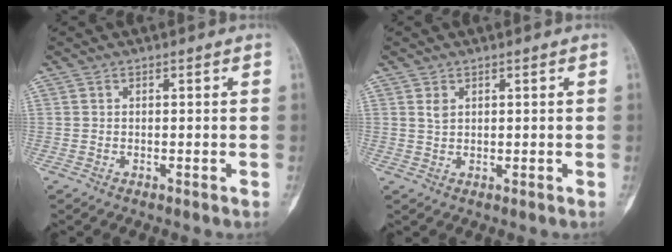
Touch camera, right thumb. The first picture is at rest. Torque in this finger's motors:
{"motor_torque": [0.10, 0.09, -0.04, 0.02, -0.01]}